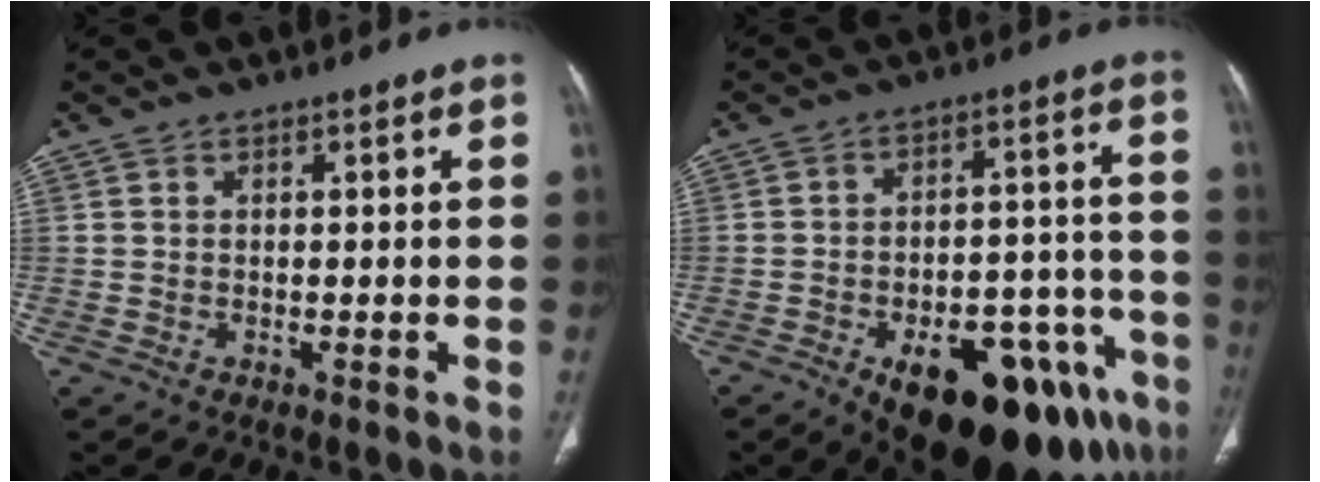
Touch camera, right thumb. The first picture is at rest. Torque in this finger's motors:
{"motor_torque": [2.17, 2.34, 1.17, -1.23, 0.42]}